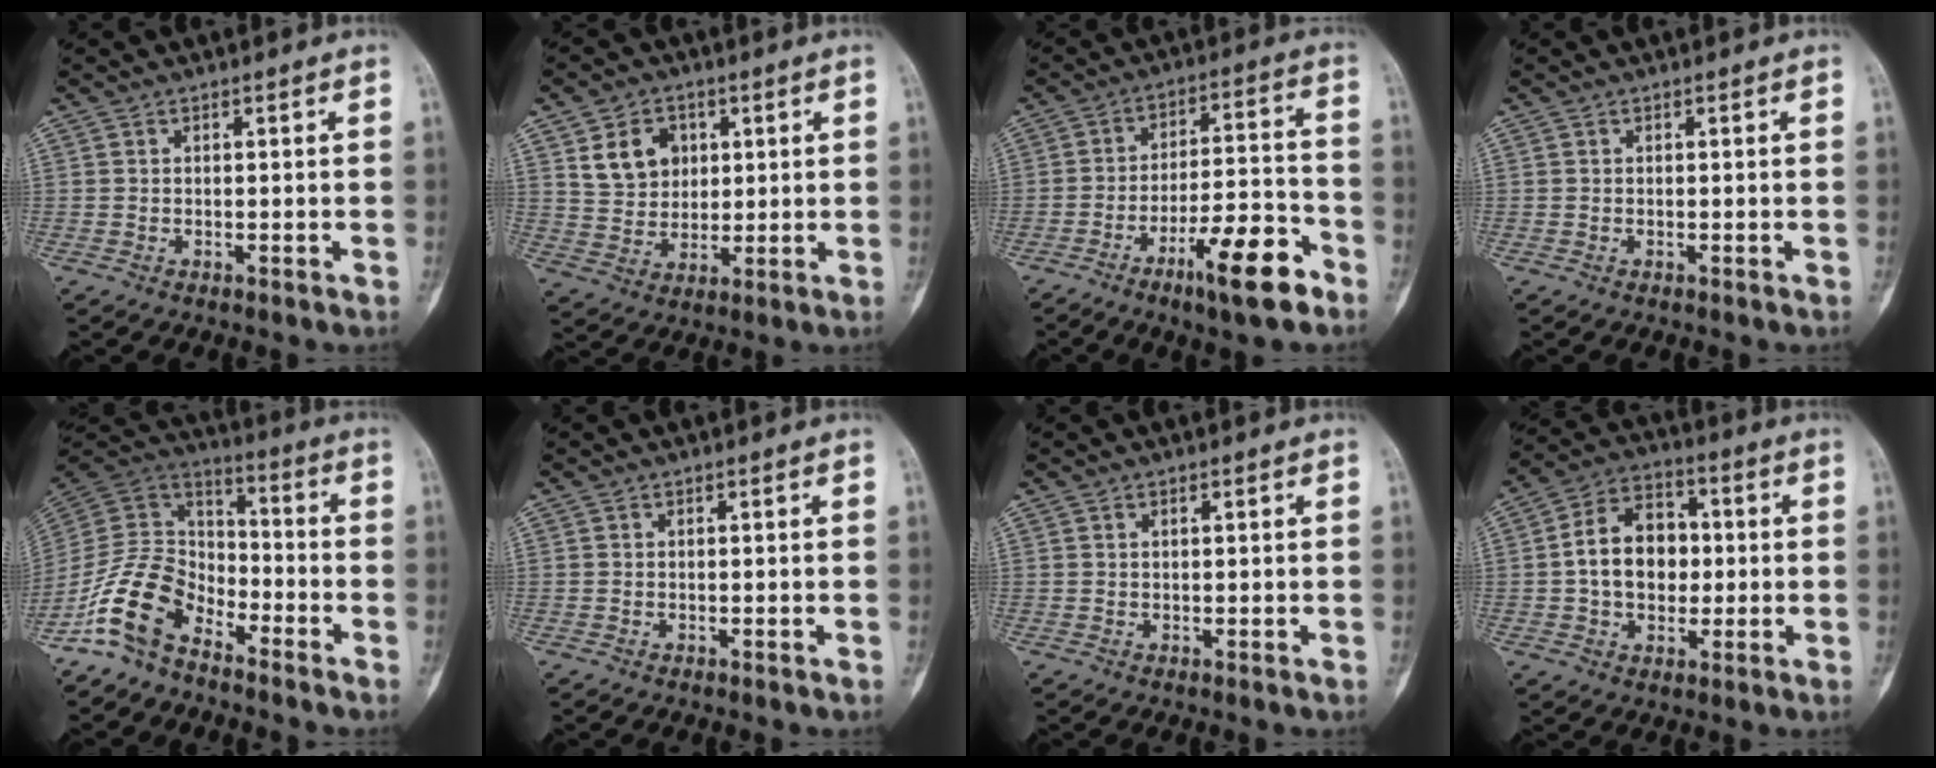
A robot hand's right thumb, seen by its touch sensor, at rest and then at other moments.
{"total": 9.1, "force": [3.3, 7.2, 4.6], "torque": [-0.047, -0.014, 0.066]}
{"total": 13.4, "force": [-7.8, 3.2, 10.4], "torque": [-0.168, 0.055, -0.121]}
{"total": 0.0}
{"total": 12.9, "force": [-8.5, 7.4, 6.3], "torque": [-0.113, 0.078, -0.181]}
{"total": 0.0}
{"total": 0.6, "force": [0.3, 0.2, 0.4], "torque": [-0.011, 0.000, 0.006]}
{"total": 12.2, "force": [0.0, 9.0, 8.3], "torque": [-0.105, 0.024, -0.006]}